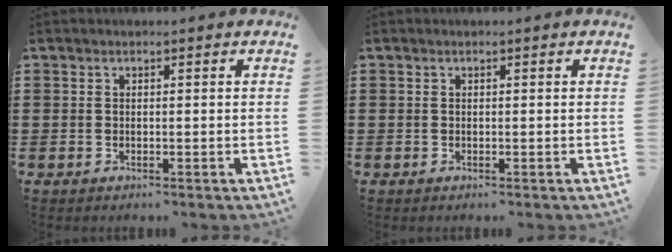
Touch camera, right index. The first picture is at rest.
{"total": 0.0}